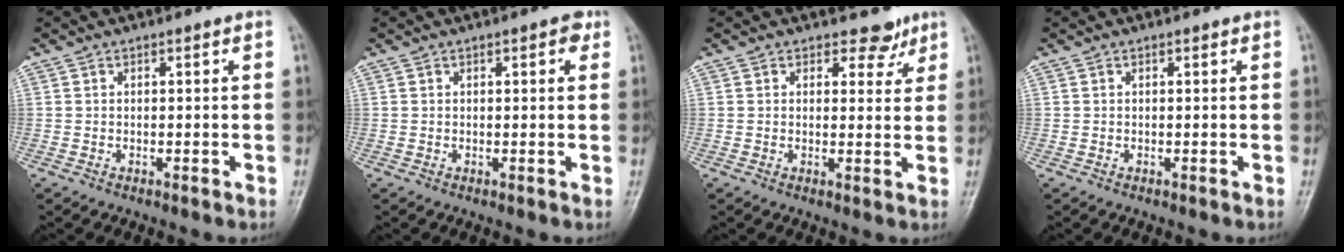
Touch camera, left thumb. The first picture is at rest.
{"total": 2.1, "force": [1.0, 1.0, 1.5], "torque": [-0.011, 0.000, 0.009]}
{"total": 3.8, "force": [2.9, 2.3, 0.6], "torque": [0.018, -0.018, 0.034]}
{"total": 0.0}